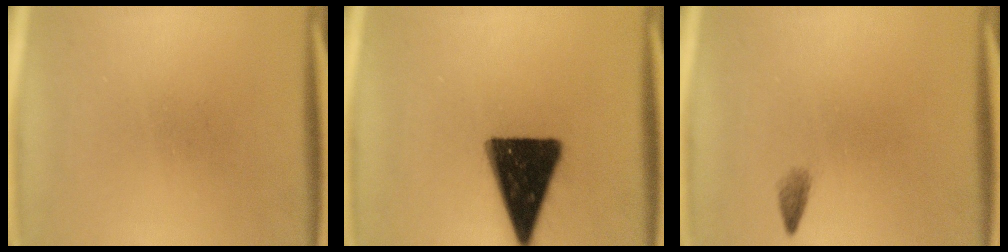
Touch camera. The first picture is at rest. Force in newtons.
{"total": 17.2}
{"total": 1.0}